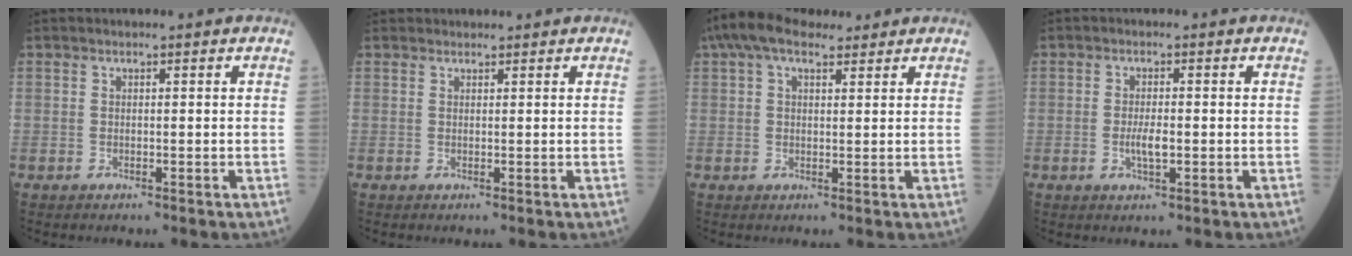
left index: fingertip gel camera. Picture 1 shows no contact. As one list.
[{"total": 1.2, "force": [1.2, 0.3, 0.0], "torque": [-0.007, 0.014, 0.023]}, {"total": 7.9, "force": [6.0, 2.9, 4.3], "torque": [-0.093, 0.048, 0.108]}, {"total": 2.7, "force": [-0.5, 0.6, 2.6], "torque": [-0.056, -0.001, -0.008]}]